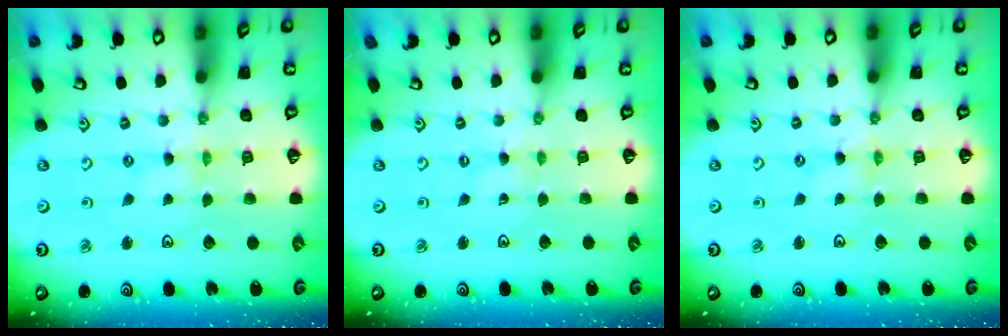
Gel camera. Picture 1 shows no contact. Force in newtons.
{"total": 0.0}
{"total": 0.7, "press": 0.7, "slide": 0.2}